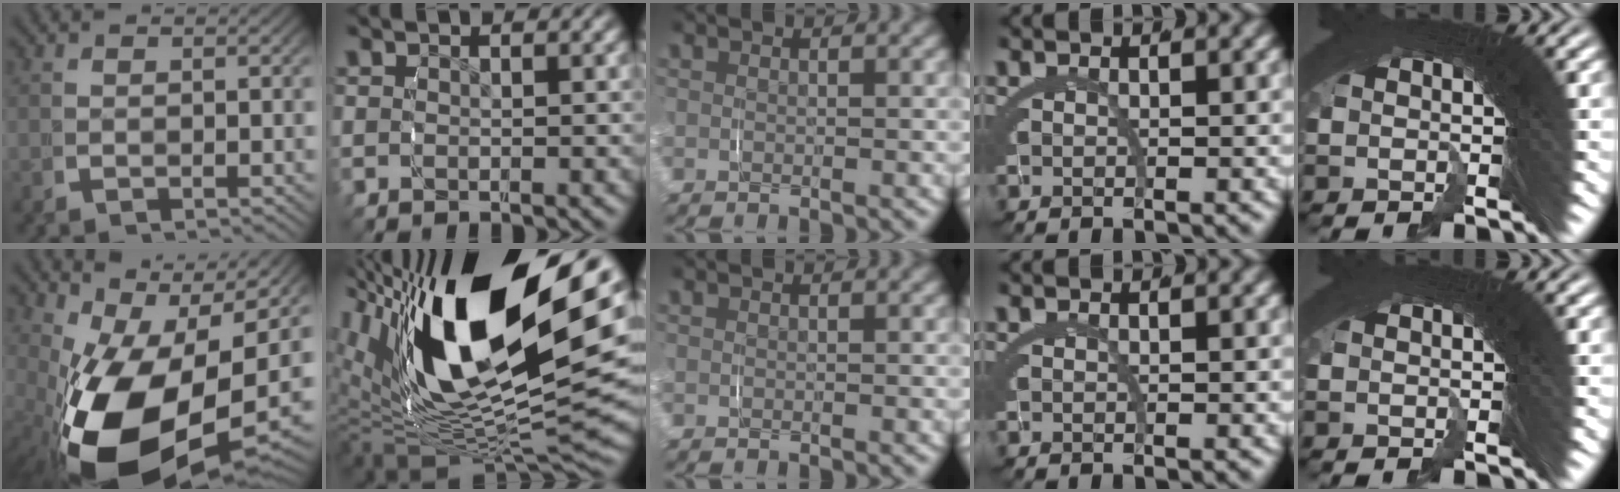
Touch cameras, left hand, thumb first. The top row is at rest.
{"thumb": {"total": 18.8, "force": [-1.9, 11.3, 14.9], "torque": [-0.292, -0.082, 0.013]}, "index": {"total": 21.3, "force": [3.1, 10.8, 18.1], "torque": [-0.311, 0.003, 0.053]}}